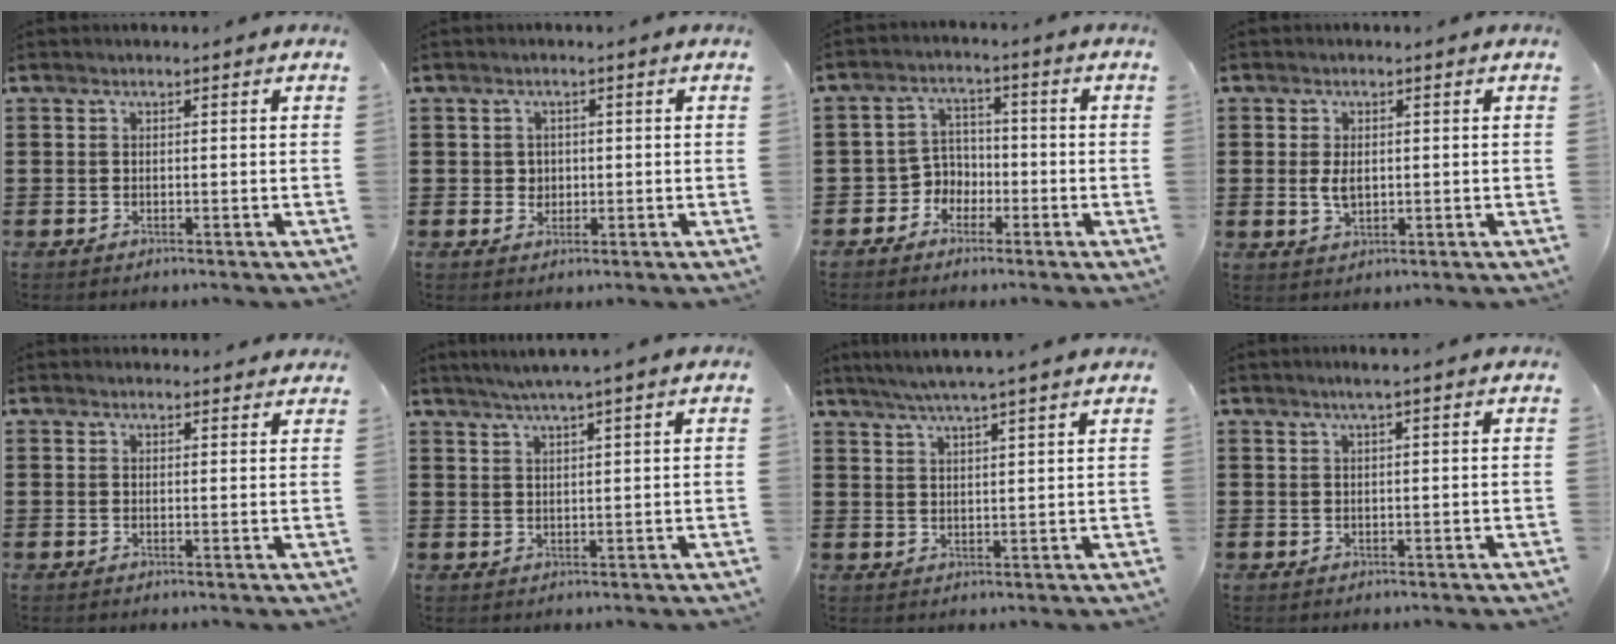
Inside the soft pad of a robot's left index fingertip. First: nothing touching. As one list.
[{"total": 1.7, "force": [0.2, 1.7, 0.4], "torque": [-0.014, 0.009, 0.001]}, {"total": 4.0, "force": [-2.5, 3.1, 0.7], "torque": [-0.027, 0.007, -0.054]}, {"total": 3.0, "force": [0.1, 1.8, 2.4], "torque": [-0.057, 0.003, -0.002]}, {"total": 1.4, "force": [1.4, 0.2, 0.2], "torque": [-0.007, 0.002, 0.027]}, {"total": 2.8, "force": [2.1, -0.6, 1.8], "torque": [-0.037, -0.005, 0.036]}, {"total": 4.1, "force": [3.6, -0.8, 1.9], "torque": [-0.046, -0.013, 0.063]}, {"total": 1.6, "force": [0.9, -0.2, 1.4], "torque": [-0.026, -0.001, 0.016]}]